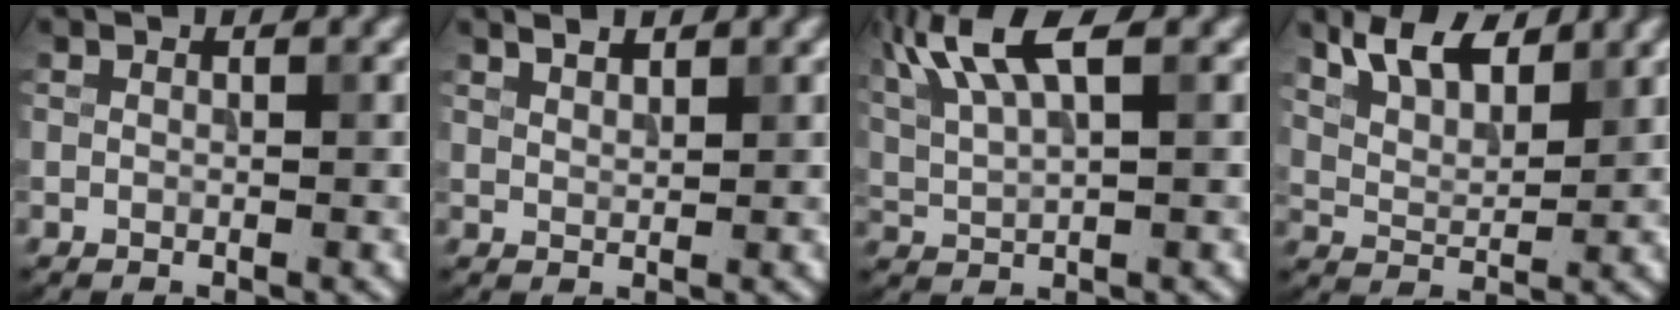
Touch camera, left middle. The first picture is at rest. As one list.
[{"total": 1.5, "force": [1.3, 0.3, 0.6], "torque": [-0.009, 0.001, 0.023]}, {"total": 6.9, "force": [3.4, 2.1, 5.6], "torque": [-0.120, 0.015, 0.068]}, {"total": 5.7, "force": [4.2, 2.2, 3.1], "torque": [-0.058, 0.017, 0.060]}]